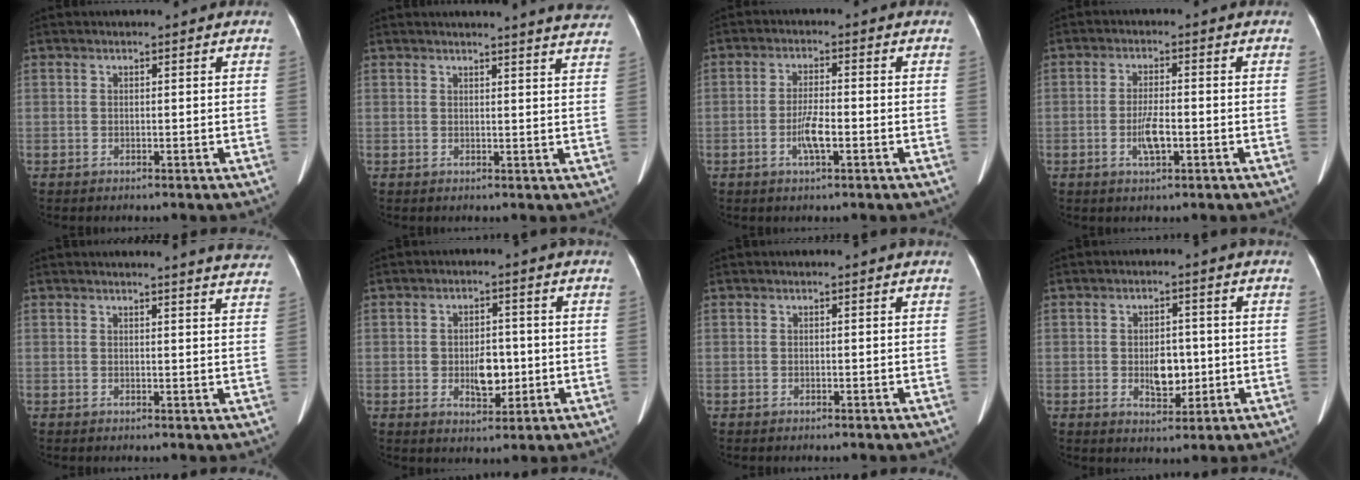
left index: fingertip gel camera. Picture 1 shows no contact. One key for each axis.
{"total": 12.0, "fx": 11.5, "fy": -0.1, "fz": 3.3, "tx": -0.032, "ty": -0.046, "tz": 0.108}
{"total": 4.0, "fx": -1.5, "fy": 0.6, "fz": 3.7, "tx": -0.074, "ty": -0.001, "tz": -0.027}
{"total": 4.0, "fx": -1.3, "fy": 0.9, "fz": 3.6, "tx": -0.073, "ty": 0.000, "tz": -0.021}
{"total": 11.5, "fx": 11.1, "fy": 0.0, "fz": 3.1, "tx": -0.024, "ty": -0.049, "tz": 0.099}
{"total": 5.3, "fx": -0.7, "fy": 3.1, "fz": 4.3, "tx": -0.069, "ty": 0.004, "tz": -0.003}
{"total": 0.0}
{"total": 5.0, "fx": -0.6, "fy": 2.9, "fz": 4.0, "tx": -0.064, "ty": 0.002, "tz": -0.001}